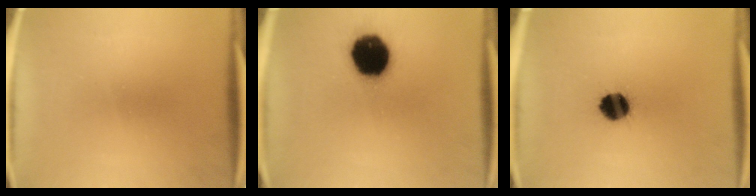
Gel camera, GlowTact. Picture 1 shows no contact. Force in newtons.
{"total": 16.9}
{"total": 8.2}